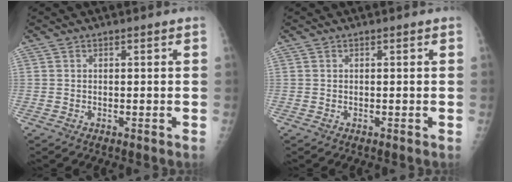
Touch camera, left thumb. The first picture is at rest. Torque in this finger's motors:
{"motor_torque": [0.00, 0.00, -0.02, -0.01, 0.00]}